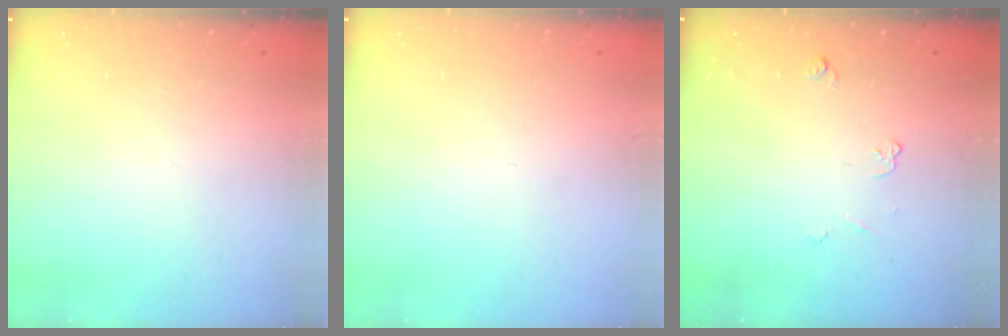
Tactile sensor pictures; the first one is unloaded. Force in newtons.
{"total": 0.7, "press": 0.7, "slide": 0.1}
{"total": 3.4, "press": 3.4, "slide": 0.6}